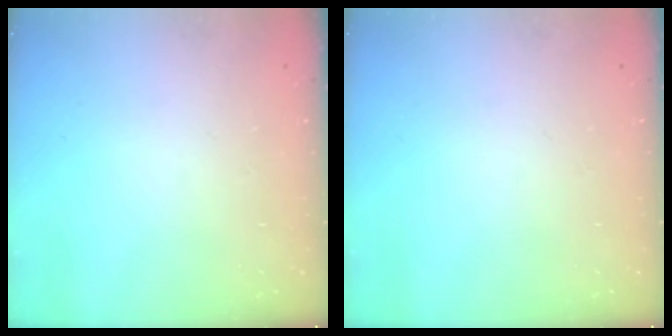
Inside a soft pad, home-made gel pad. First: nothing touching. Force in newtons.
{"total": 0.0}